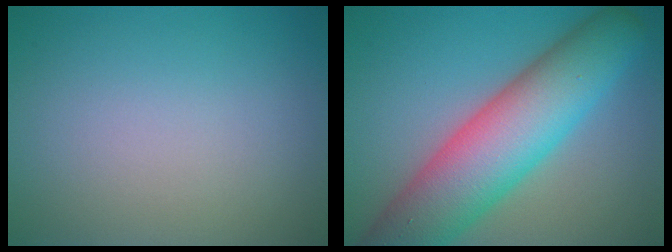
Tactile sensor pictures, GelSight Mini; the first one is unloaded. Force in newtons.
{"total": 11.0, "press": 11.0, "slide": 0.5}